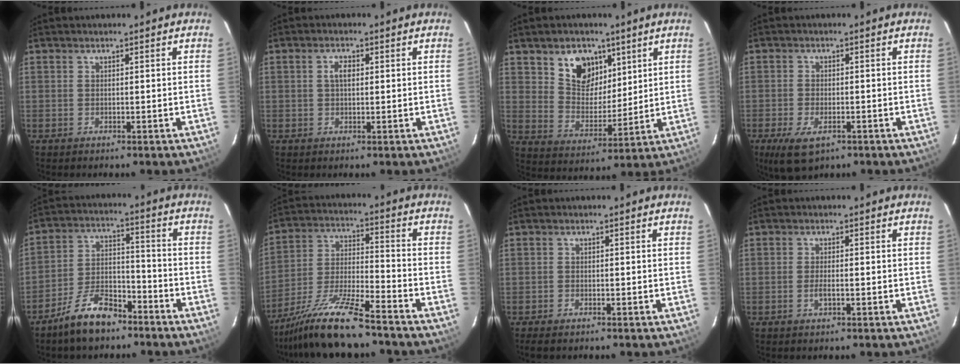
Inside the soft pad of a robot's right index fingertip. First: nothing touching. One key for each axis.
{"total": 2.4, "fx": 0.4, "fy": 1.3, "fz": 1.9, "tx": -0.037, "ty": 0.006, "tz": 0.008}
{"total": 10.3, "fx": 5.7, "fy": 7.1, "fz": 4.8, "tx": -0.086, "ty": 0.004, "tz": 0.111}
{"total": 7.0, "fx": -3.8, "fy": 3.5, "fz": 4.7, "tx": -0.111, "ty": -0.022, "tz": -0.066}
{"total": 10.6, "fx": -7.9, "fy": 4.7, "fz": 5.3, "tx": -0.109, "ty": 0.019, "tz": -0.138}
{"total": 14.6, "fx": -12.0, "fy": 1.3, "fz": 8.1, "tx": -0.174, "ty": -0.012, "tz": -0.222}
{"total": 1.8, "fx": -1.5, "fy": 0.8, "fz": 0.7, "tx": -0.021, "ty": -0.004, "tz": -0.029}
{"total": 1.8, "fx": -0.7, "fy": 0.4, "fz": 1.6, "tx": -0.033, "ty": -0.002, "tz": -0.013}